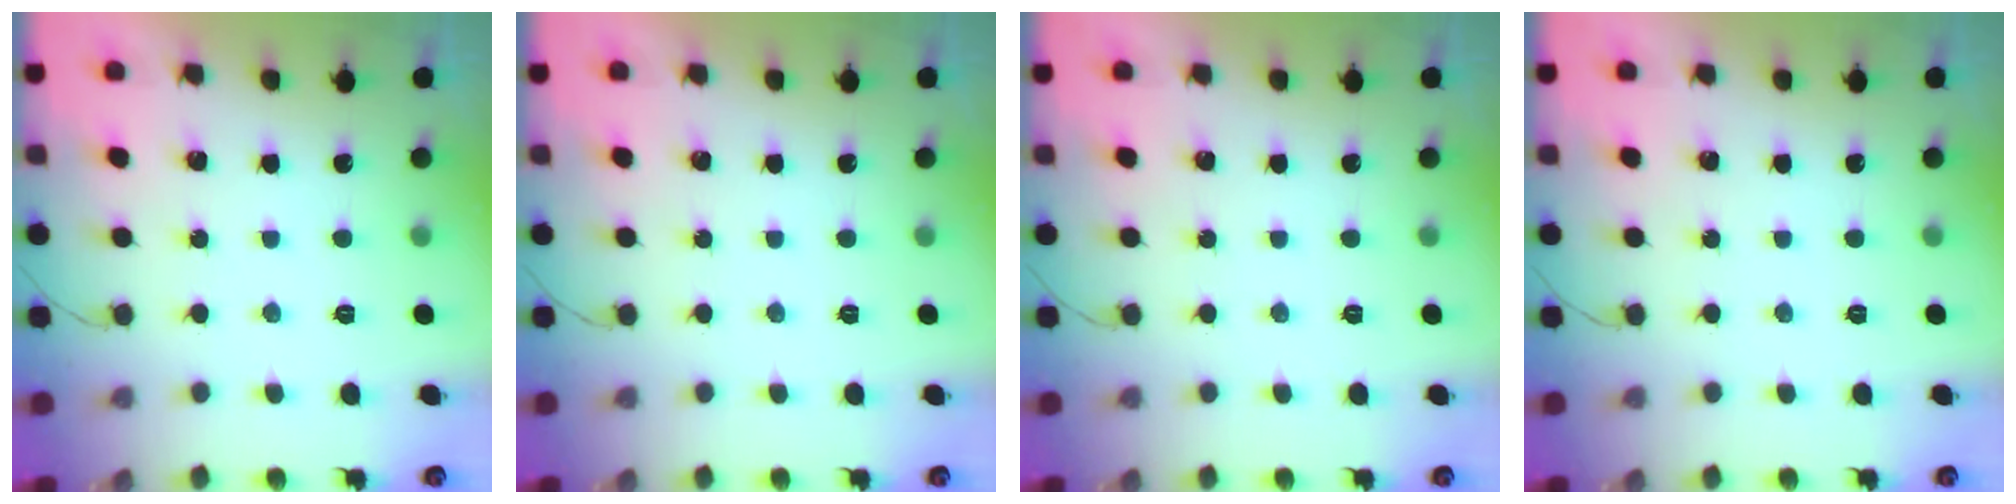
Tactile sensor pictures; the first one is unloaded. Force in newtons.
{"total": 0.0}
{"total": 0.0}
{"total": 0.0}